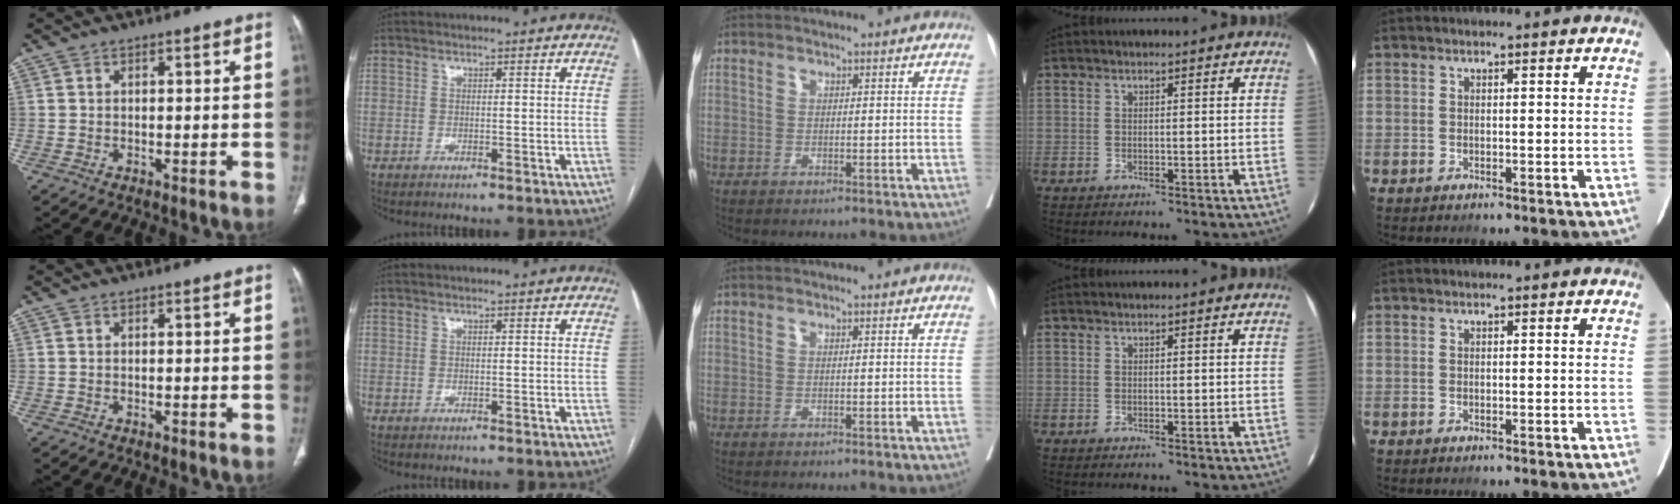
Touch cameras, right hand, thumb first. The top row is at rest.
{}